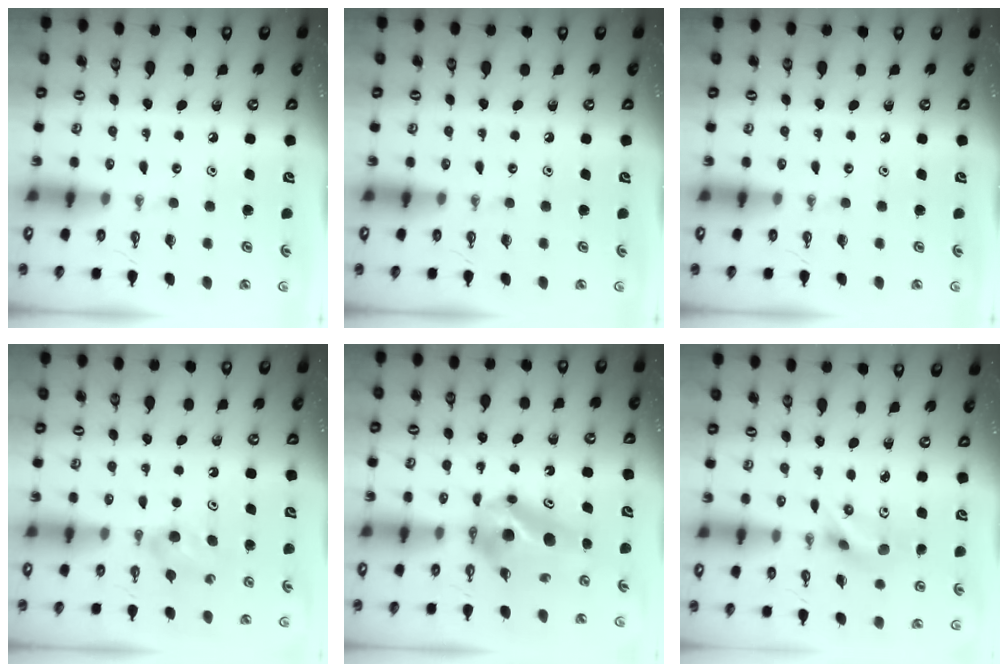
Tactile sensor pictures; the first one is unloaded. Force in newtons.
{"total": 0.0}
{"total": 0.0}
{"total": 3.5, "press": 3.5, "slide": 0.5}
{"total": 7.0, "press": 5.9, "slide": 3.7}
{"total": 5.2, "press": 3.8, "slide": 3.6}